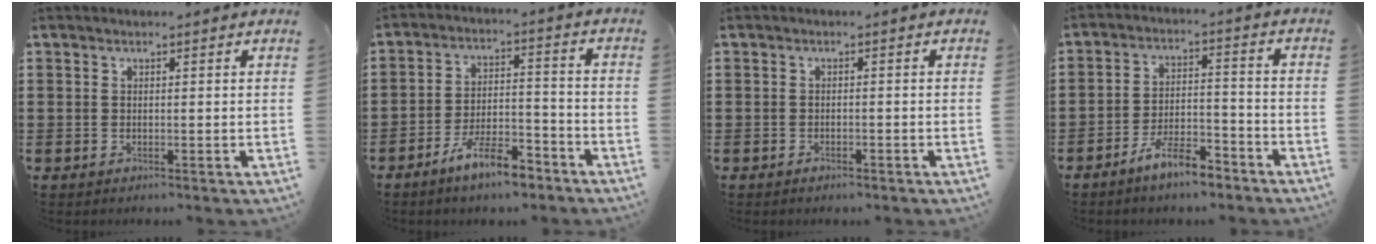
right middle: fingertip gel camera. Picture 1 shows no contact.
{"total": 8.4, "force": [-6.5, 2.2, 4.8], "torque": [-0.091, 0.009, -0.121]}
{"total": 0.8, "force": [-0.7, 0.2, 0.3], "torque": [-0.009, -0.003, -0.013]}
{"total": 7.1, "force": [-5.8, 1.6, 3.7], "torque": [-0.077, 0.006, -0.111]}